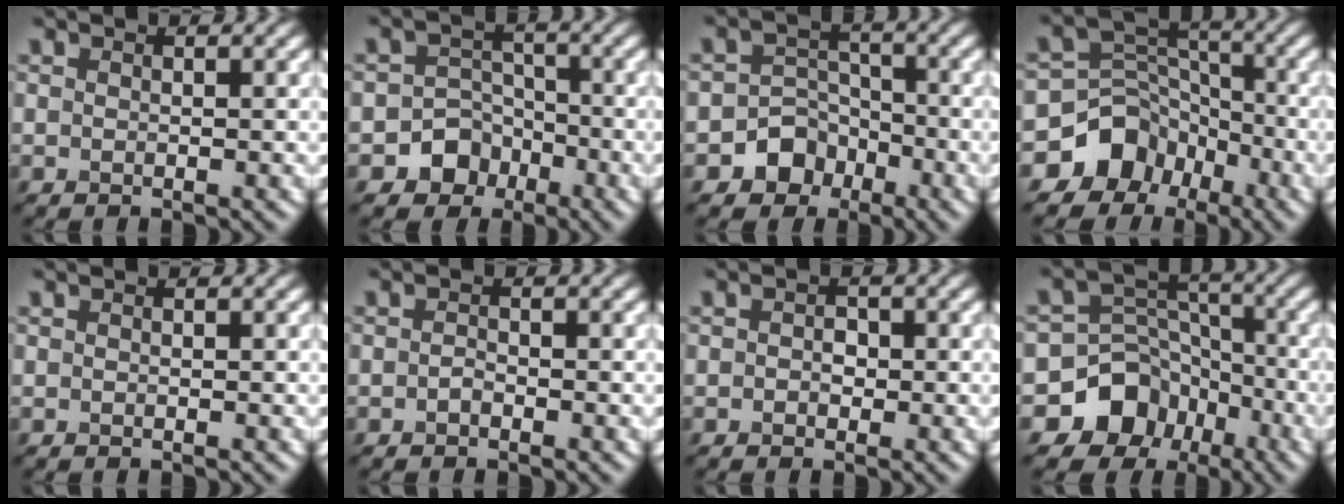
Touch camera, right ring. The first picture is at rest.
{"total": 4.9, "force": [-2.6, 4.1, 0.8], "torque": [0.022, 0.001, -0.062]}
{"total": 4.5, "force": [-2.5, 3.6, 0.8], "torque": [0.021, 0.007, -0.056]}
{"total": 8.1, "force": [-5.1, 6.2, 1.4], "torque": [-0.010, 0.016, -0.100]}
{"total": 0.0}
{"total": 0.7, "force": [-0.4, 0.4, 0.4], "torque": [-0.009, 0.000, -0.008]}
{"total": 1.2, "force": [-0.1, 0.9, 0.7], "torque": [-0.008, -0.003, -0.005]}
{"total": 9.7, "force": [-5.6, 7.8, 1.6], "torque": [-0.007, 0.003, -0.115]}